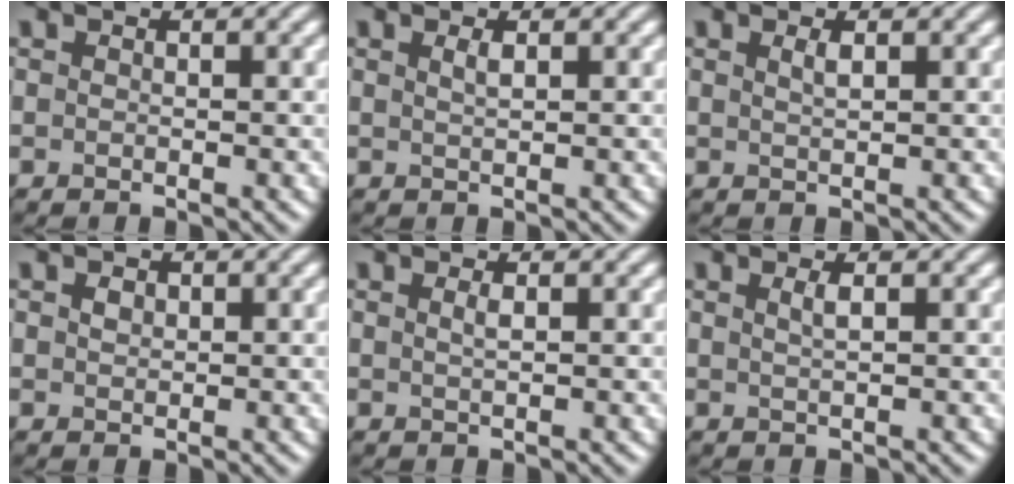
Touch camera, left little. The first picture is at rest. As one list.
[{"total": 0.9, "force": [0.5, 0.3, 0.8], "torque": [-0.012, 0.002, 0.008]}, {"total": 1.0, "force": [0.5, 0.3, 0.8], "torque": [-0.012, 0.002, 0.008]}, {"total": 0.9, "force": [0.4, 0.7, 0.5], "torque": [-0.011, 0.000, 0.006]}, {"total": 0.9, "force": [0.3, 0.3, 0.8], "torque": [-0.013, 0.004, 0.004]}, {"total": 1.2, "force": [0.5, 0.4, 1.1], "torque": [-0.015, 0.003, 0.006]}]